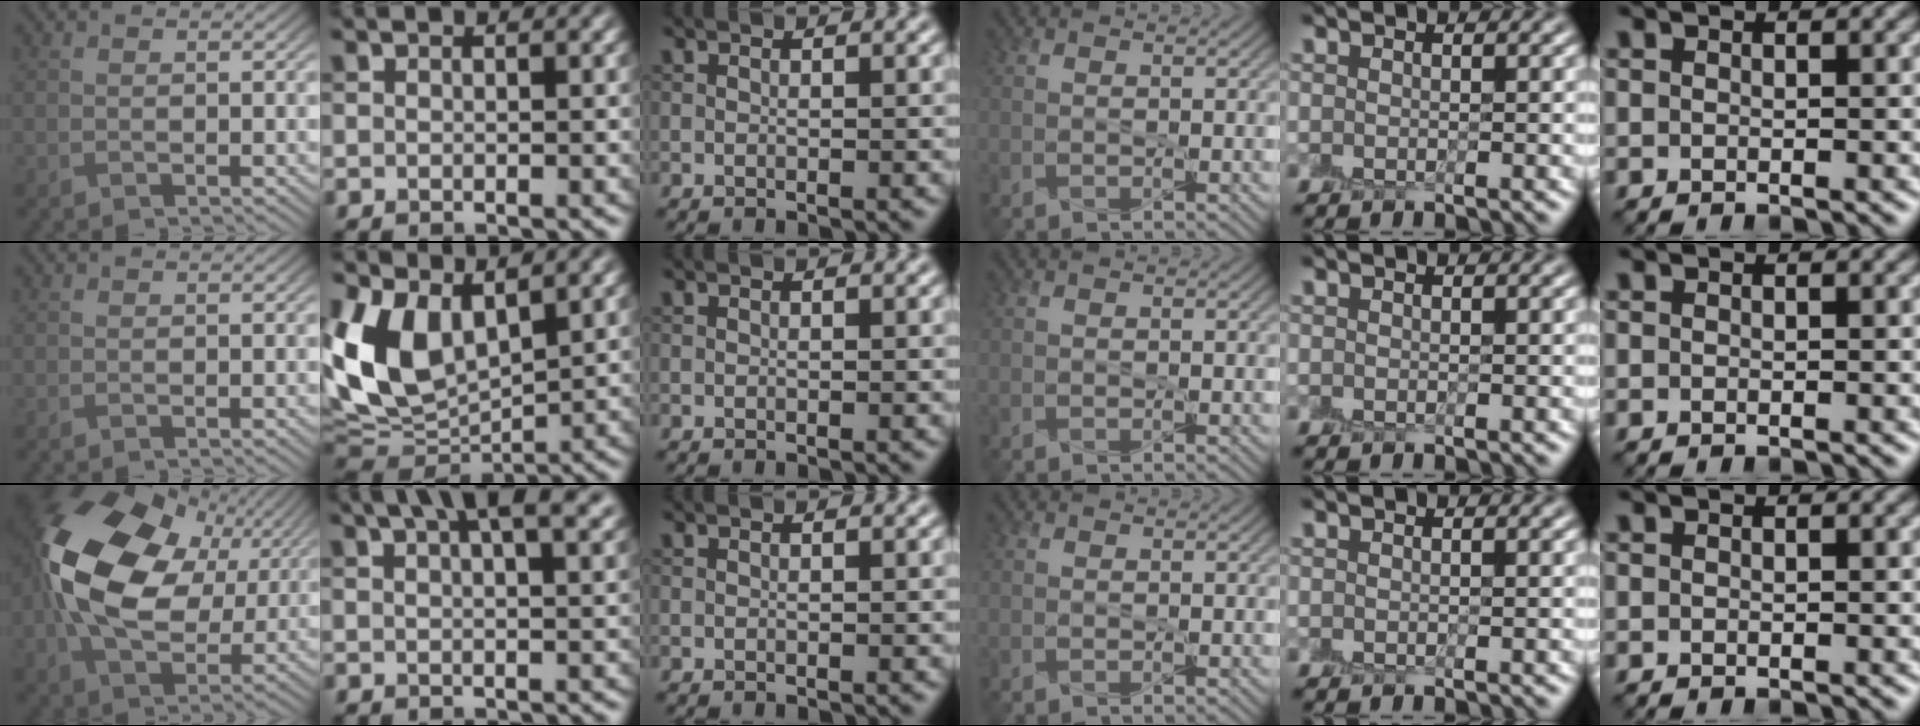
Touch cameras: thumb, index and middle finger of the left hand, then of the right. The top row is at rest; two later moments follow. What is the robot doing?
{"motion": "peel", "object": "small bumper sticker"}